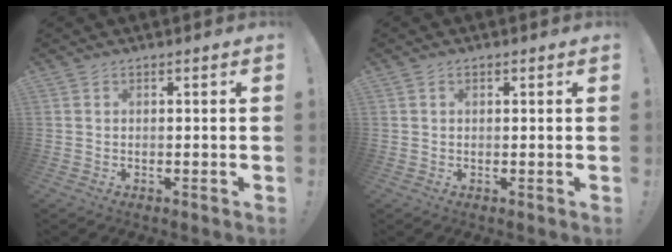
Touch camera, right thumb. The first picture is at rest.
{"total": 0.6, "force": [0.3, 0.4, 0.2], "torque": [-0.001, 0.000, 0.004]}